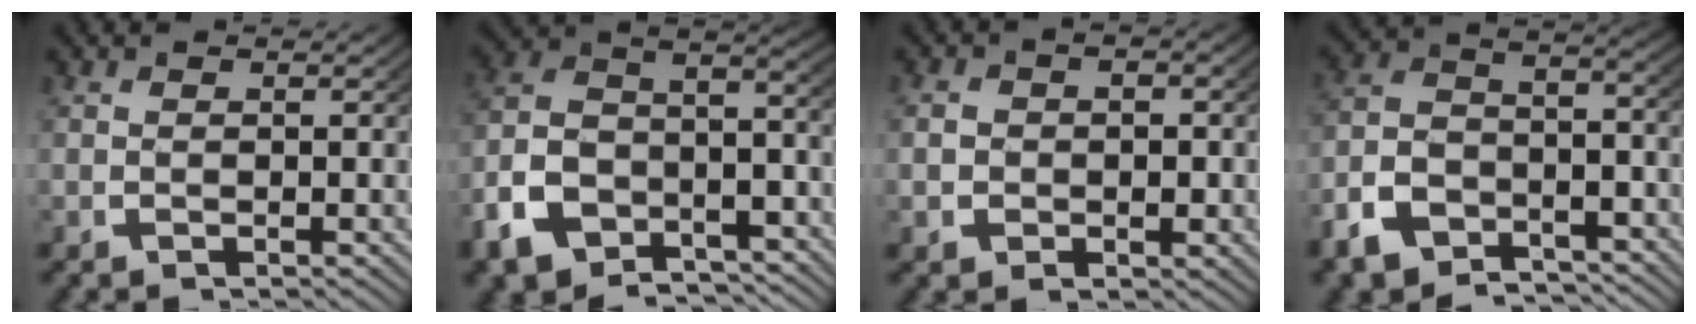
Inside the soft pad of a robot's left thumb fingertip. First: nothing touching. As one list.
[{"total": 11.9, "force": [-4.5, 8.4, 7.1], "torque": [-0.158, -0.032, -0.065]}, {"total": 3.1, "force": [-0.4, 2.5, 1.7], "torque": [-0.034, -0.005, -0.007]}, {"total": 9.1, "force": [-5.2, 5.9, 4.6], "torque": [-0.101, -0.030, -0.079]}]